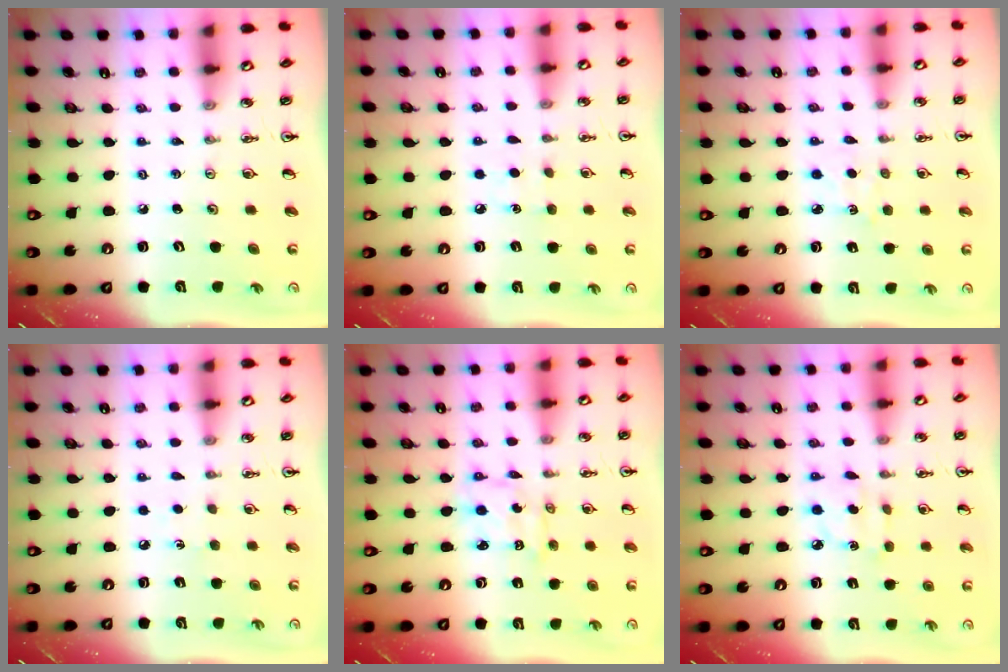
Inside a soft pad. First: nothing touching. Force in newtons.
{"total": 5.4, "press": 5.4, "slide": 0.5}
{"total": 3.9, "press": 3.9, "slide": 0.5}
{"total": 4.3, "press": 4.3, "slide": 0.4}
{"total": 2.4, "press": 2.4, "slide": 0.1}
{"total": 2.9, "press": 2.8, "slide": 0.6}